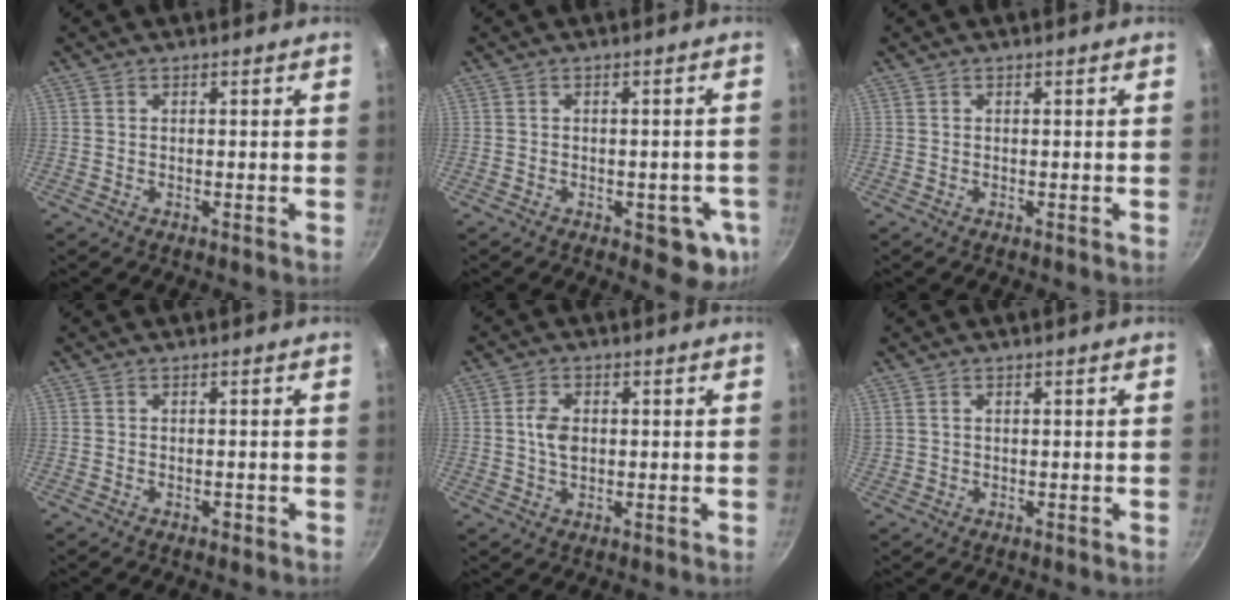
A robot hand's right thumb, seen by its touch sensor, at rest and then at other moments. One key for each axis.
{"total": 7.6, "fx": -2.3, "fy": 4.0, "fz": 6.0, "tx": -0.035, "ty": 0.001, "tz": -0.028}
{"total": 0.0}
{"total": 1.0, "fx": -0.4, "fy": 0.6, "fz": 0.6, "tx": -0.008, "ty": 0.003, "tz": -0.005}
{"total": 4.4, "fx": 0.4, "fy": 2.9, "fz": 3.2, "tx": -0.052, "ty": 0.002, "tz": 0.005}
{"total": 1.1, "fx": 0.7, "fy": 0.8, "fz": 0.5, "tx": -0.008, "ty": 0.003, "tz": 0.015}